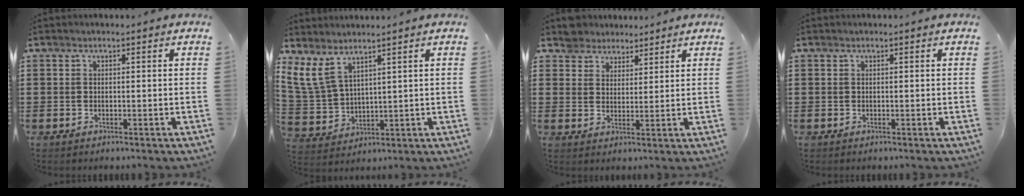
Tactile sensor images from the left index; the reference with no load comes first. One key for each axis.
{"total": 6.3, "fx": 4.2, "fy": 2.8, "fz": 3.7, "tx": -0.102, "ty": -0.010, "tz": 0.076}
{"total": 3.8, "fx": 3.0, "fy": 2.1, "fz": -0.8, "tx": -0.004, "ty": 0.001, "tz": 0.058}
{"total": 0.0}